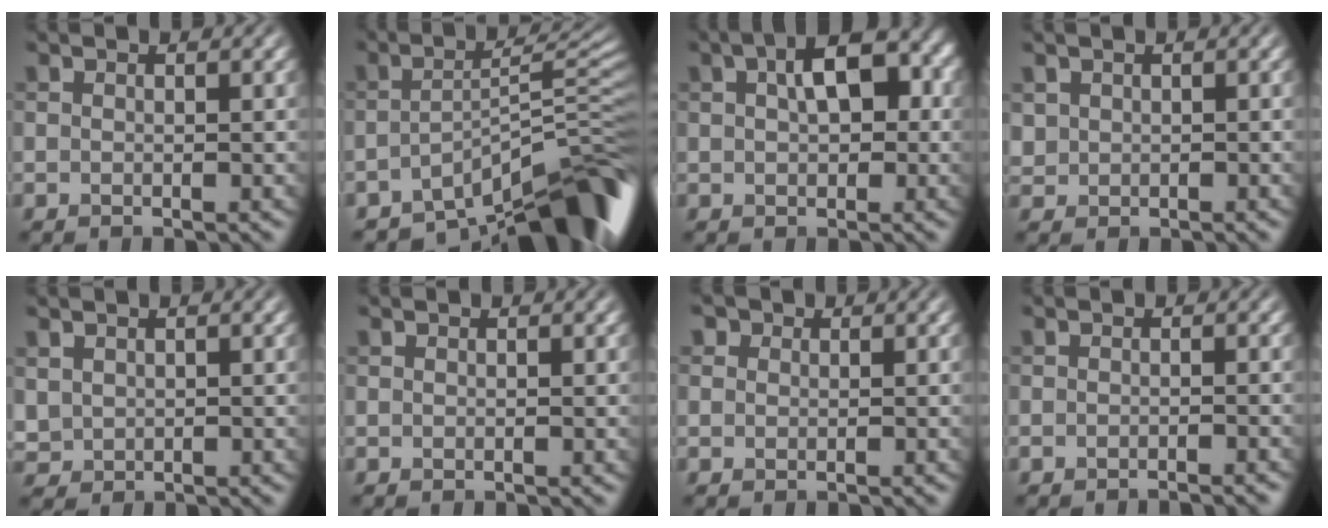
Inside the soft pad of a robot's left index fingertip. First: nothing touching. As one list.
[{"total": 10.7, "force": [-7.2, 2.8, 7.3], "torque": [-0.085, 0.002, -0.121]}, {"total": 5.6, "force": [1.6, 2.9, 4.5], "torque": [-0.069, 0.017, 0.017]}, {"total": 1.1, "force": [0.6, 0.9, -0.1], "torque": [0.000, -0.004, 0.013]}, {"total": 1.4, "force": [0.6, 1.2, 0.3], "torque": [-0.013, -0.004, 0.018]}, {"total": 0.0}, {"total": 1.6, "force": [0.8, 1.2, 0.5], "torque": [-0.002, 0.001, -0.001]}, {"total": 1.5, "force": [-1.4, 0.1, 0.4], "torque": [0.004, 0.002, -0.020]}]